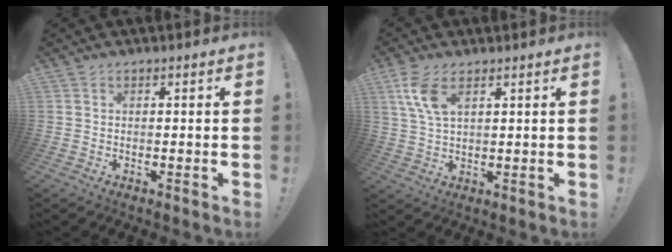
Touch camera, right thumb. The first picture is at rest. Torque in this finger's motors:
{"motor_torque": [0.31, 1.88, 0.74, 0.51, 0.05]}